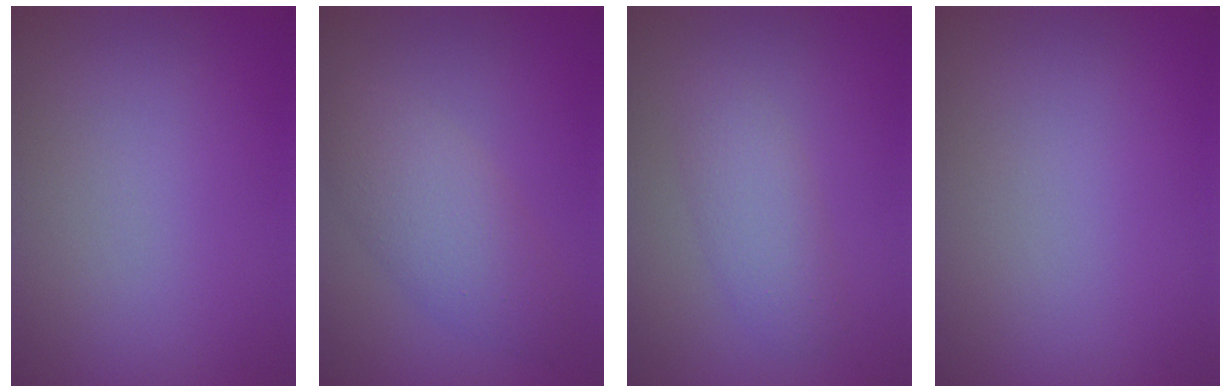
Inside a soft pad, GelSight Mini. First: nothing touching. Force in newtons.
{"total": 4.0, "press": 4.0, "slide": 0.2}
{"total": 2.4, "press": 2.4, "slide": 0.1}
{"total": 0.0}